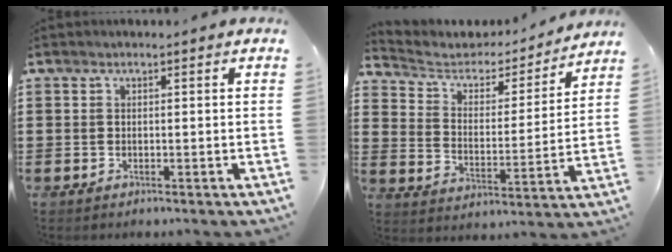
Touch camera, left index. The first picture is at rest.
{"total": 4.2, "force": [3.5, 2.1, 1.1], "torque": [-0.048, -0.024, 0.052]}